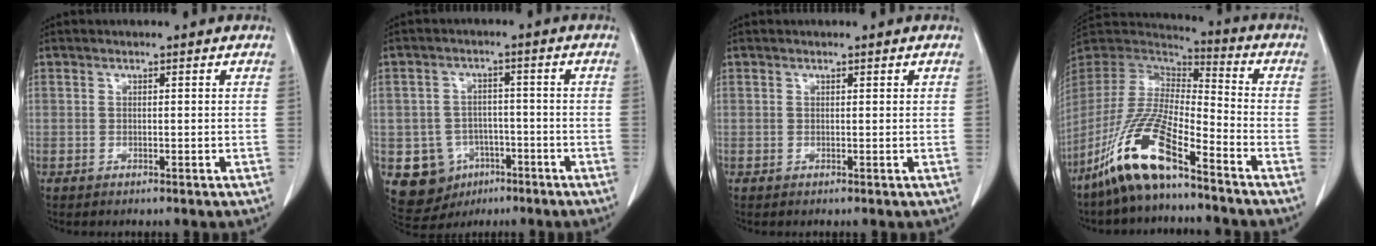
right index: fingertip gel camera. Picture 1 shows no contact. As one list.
[{"total": 8.9, "force": [-3.3, 8.1, 2.0], "torque": [-0.047, 0.014, -0.037]}, {"total": 0.0}, {"total": 15.1, "force": [-10.0, 2.3, 11.0], "torque": [-0.230, -0.017, -0.192]}]